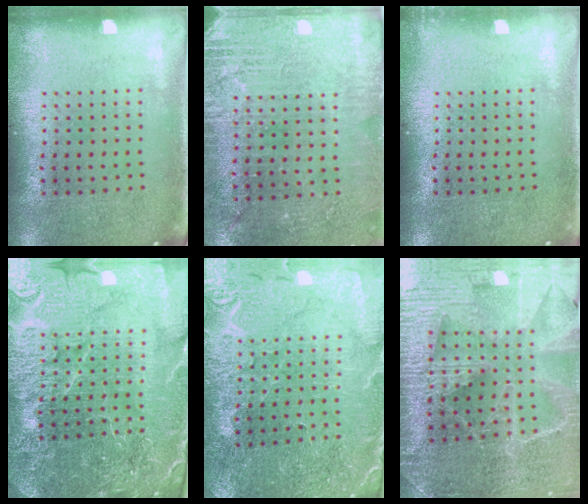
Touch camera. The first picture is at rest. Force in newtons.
{"total": 2.9, "press": 2.8, "slide": 0.4}
{"total": 0.7, "press": 0.7, "slide": 0.1}
{"total": 5.7, "press": 5.2, "slide": 2.4}
{"total": 1.3, "press": 1.2, "slide": 0.2}
{"total": 4.0, "press": 3.8, "slide": 1.1}